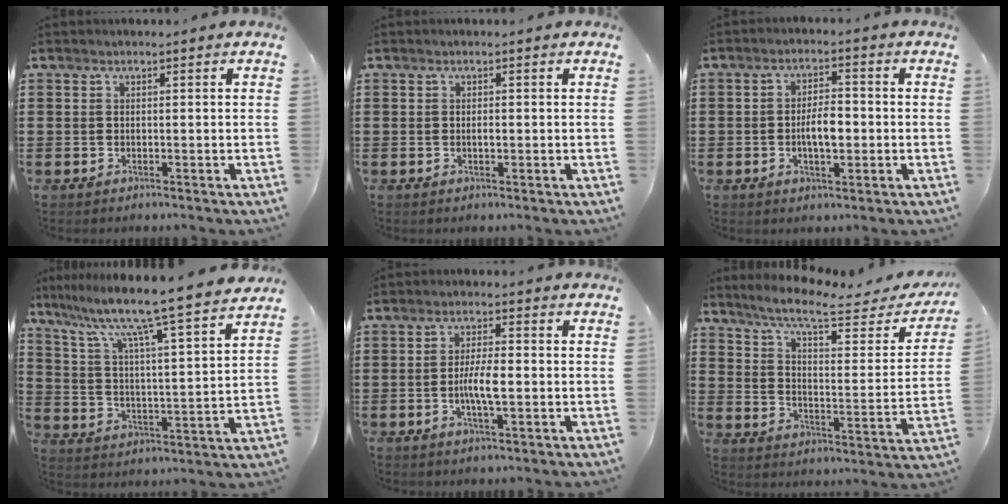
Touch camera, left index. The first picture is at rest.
{"total": 0.8, "force": [0.1, 0.2, 0.8], "torque": [-0.018, -0.002, 0.002]}
{"total": 4.7, "force": [-0.6, 1.9, 4.3], "torque": [-0.078, 0.001, -0.017]}
{"total": 9.4, "force": [8.0, -1.0, 4.8], "torque": [-0.118, -0.069, 0.124]}
{"total": 4.9, "force": [-0.8, 1.2, 4.7], "torque": [-0.088, 0.002, -0.018]}
{"total": 8.4, "force": [6.8, 0.7, 4.9], "torque": [-0.114, -0.036, 0.112]}